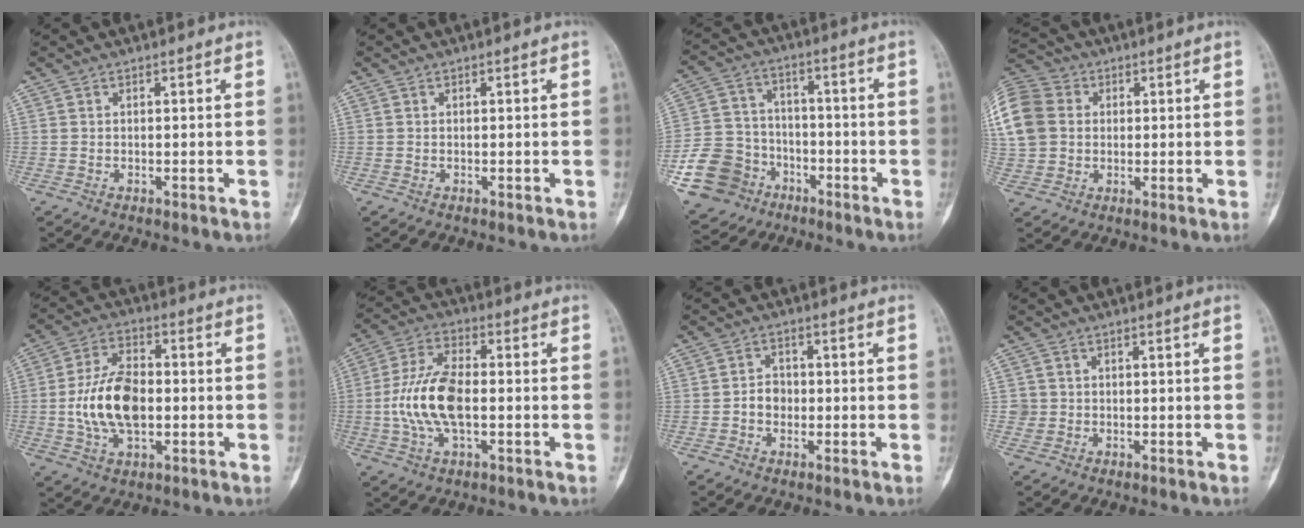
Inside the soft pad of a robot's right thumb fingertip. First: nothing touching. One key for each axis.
{"total": 0.0}
{"total": 14.2, "fx": -6.5, "fy": 11.7, "fz": 4.8, "tx": -0.082, "ty": 0.050, "tz": -0.108}
{"total": 18.5, "fx": 3.5, "fy": 15.3, "fz": 9.9, "tx": -0.253, "ty": 0.045, "tz": 0.071}
{"total": 13.4, "fx": -1.1, "fy": 7.7, "fz": 10.9, "tx": -0.198, "ty": 0.015, "tz": -0.021}
{"total": 12.6, "fx": -1.4, "fy": 6.1, "fz": 10.9, "tx": -0.228, "ty": 0.019, "tz": -0.027}
{"total": 3.5, "fx": -0.7, "fy": 2.9, "fz": 1.8, "tx": -0.014, "ty": 0.013, "tz": -0.019}
{"total": 2.0, "fx": 0.0, "fy": 2.0, "fz": 0.1, "tx": 0.011, "ty": 0.007, "tz": 0.000}